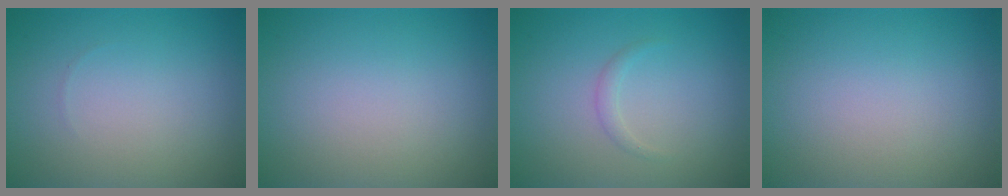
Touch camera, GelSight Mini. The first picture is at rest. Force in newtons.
{"total": 0.0}
{"total": 0.8, "press": 0.8, "slide": 0.1}
{"total": 0.0}